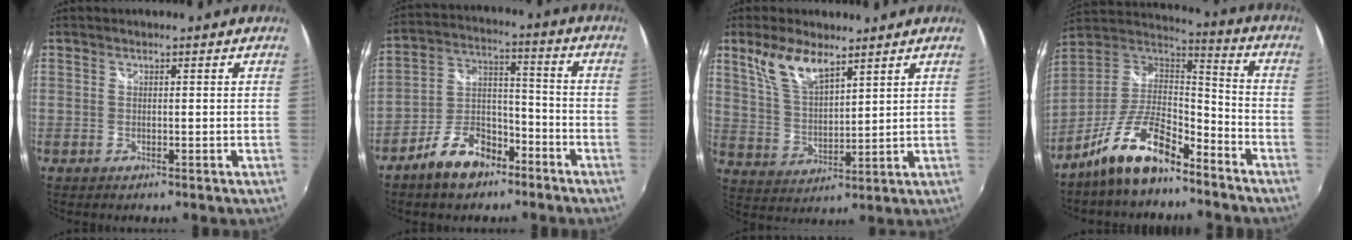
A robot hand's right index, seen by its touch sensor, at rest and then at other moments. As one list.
[{"total": 11.1, "force": [-7.4, 6.0, 5.7], "torque": [-0.110, 0.030, -0.123]}, {"total": 9.3, "force": [6.2, 3.5, 5.9], "torque": [-0.117, 0.007, 0.130]}, {"total": 15.2, "force": [-10.3, 5.1, 9.9], "torque": [-0.204, 0.005, -0.191]}]